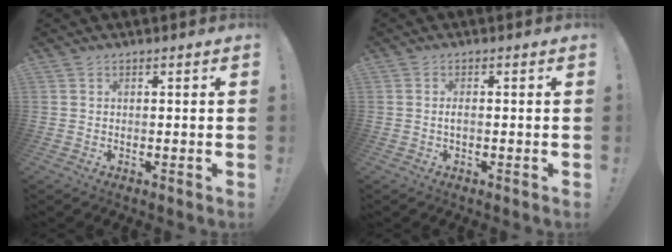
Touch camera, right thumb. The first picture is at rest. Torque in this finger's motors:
{"motor_torque": [0.15, -0.15, 0.43, -0.09, 0.00]}